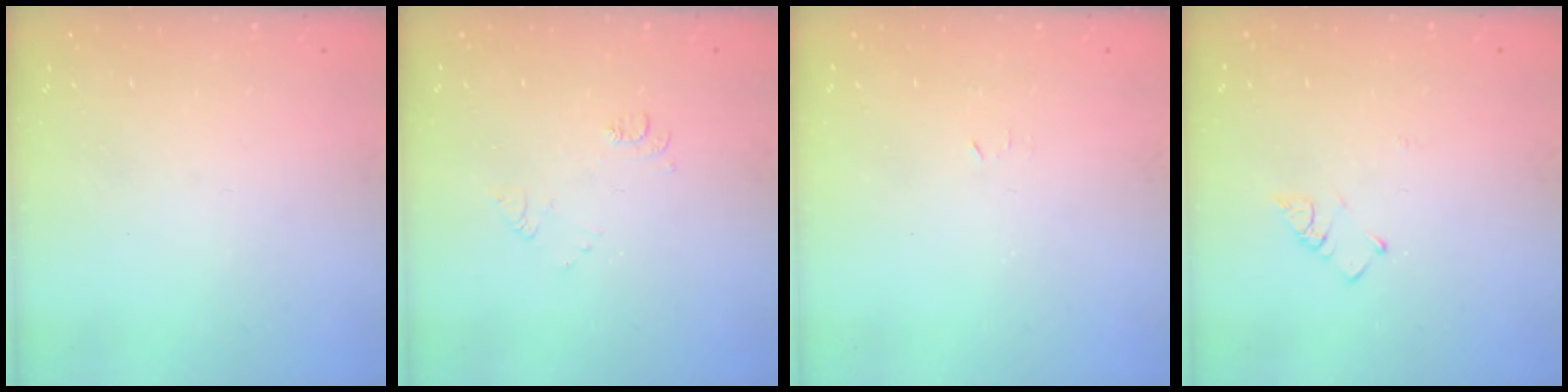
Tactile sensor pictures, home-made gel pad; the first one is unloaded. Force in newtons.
{"total": 6.9, "press": 6.8, "slide": 0.8}
{"total": 2.4, "press": 2.4, "slide": 0.4}
{"total": 2.6, "press": 2.6, "slide": 0.5}